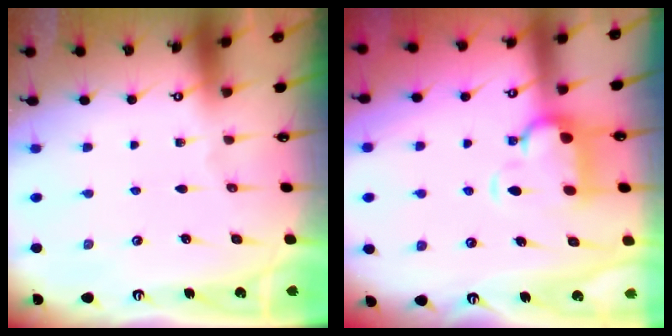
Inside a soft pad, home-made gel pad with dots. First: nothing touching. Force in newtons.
{"total": 2.1, "press": 1.6, "slide": 1.3}